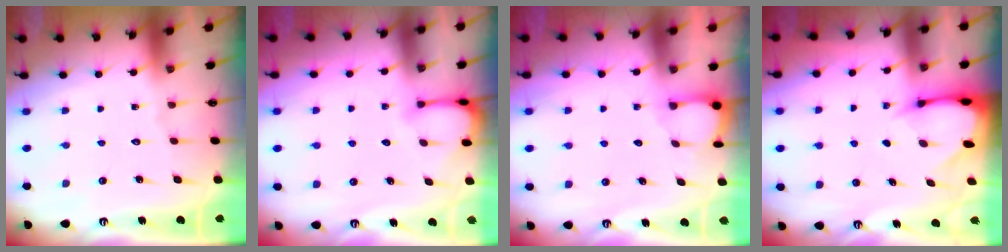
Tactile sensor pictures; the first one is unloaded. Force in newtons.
{"total": 3.8, "press": 3.8, "slide": 0.4}
{"total": 2.0, "press": 2.0, "slide": 0.2}
{"total": 3.1, "press": 3.1, "slide": 0.4}